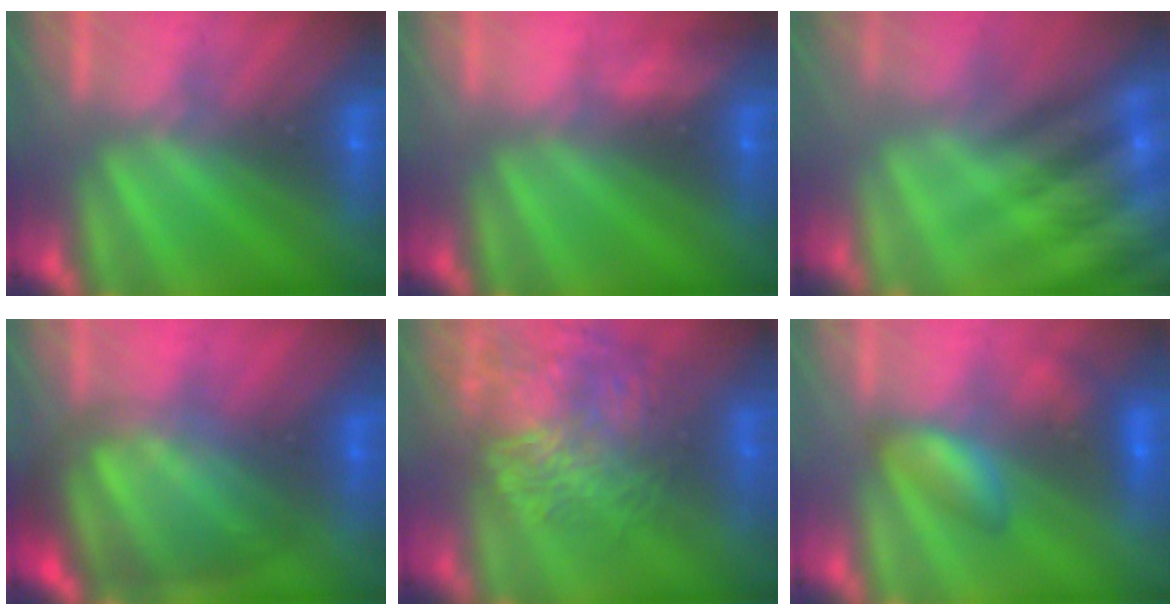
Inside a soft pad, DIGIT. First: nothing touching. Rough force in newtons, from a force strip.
{"total": 3.9}
{"total": 8.4}
{"total": 5.8}
{"total": 7.8}
{"total": 2.8}